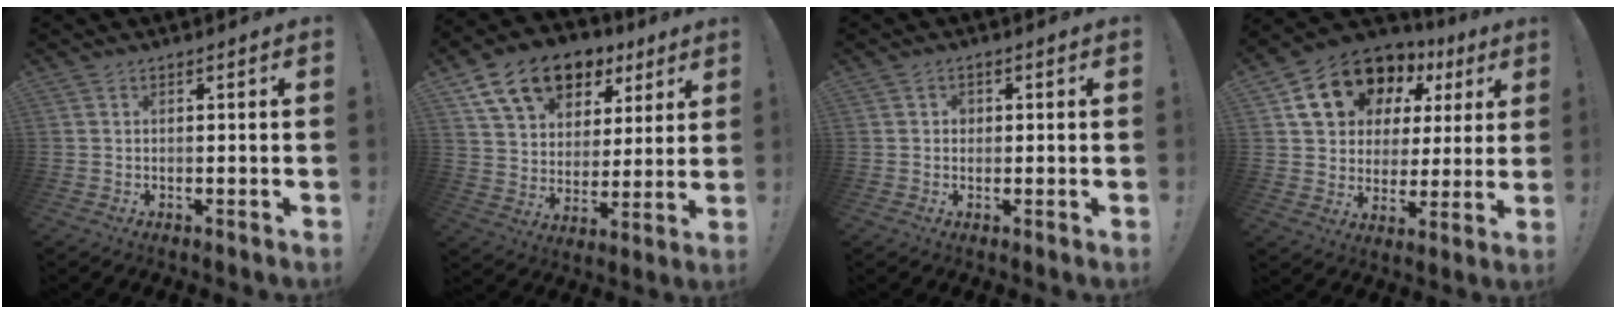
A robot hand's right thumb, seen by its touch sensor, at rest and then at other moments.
{"total": 16.8, "force": [10.0, 10.7, 8.3], "torque": [-0.135, -0.048, 0.184]}
{"total": 1.7, "force": [-0.1, 1.5, 0.7], "torque": [-0.010, 0.004, -0.005]}
{"total": 16.9, "force": [9.9, 11.4, 7.7], "torque": [-0.126, -0.048, 0.196]}